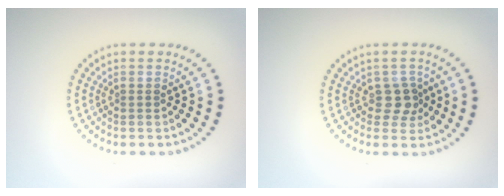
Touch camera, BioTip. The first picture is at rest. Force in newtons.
{"total": 1.8, "press": 1.6, "slide": 0.9}